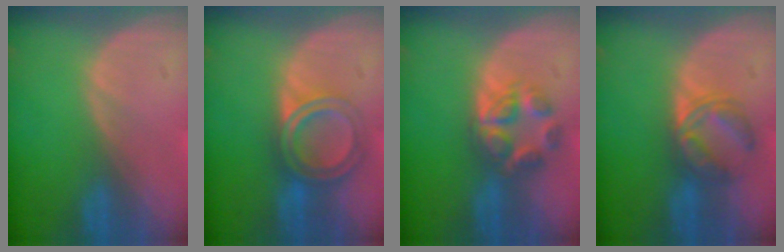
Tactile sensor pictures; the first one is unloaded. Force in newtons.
{"total": 6.4, "press": 5.4, "slide": 3.5}
{"total": 5.8, "press": 5.4, "slide": 2.2}
{"total": 5.6, "press": 5.5, "slide": 1.0}